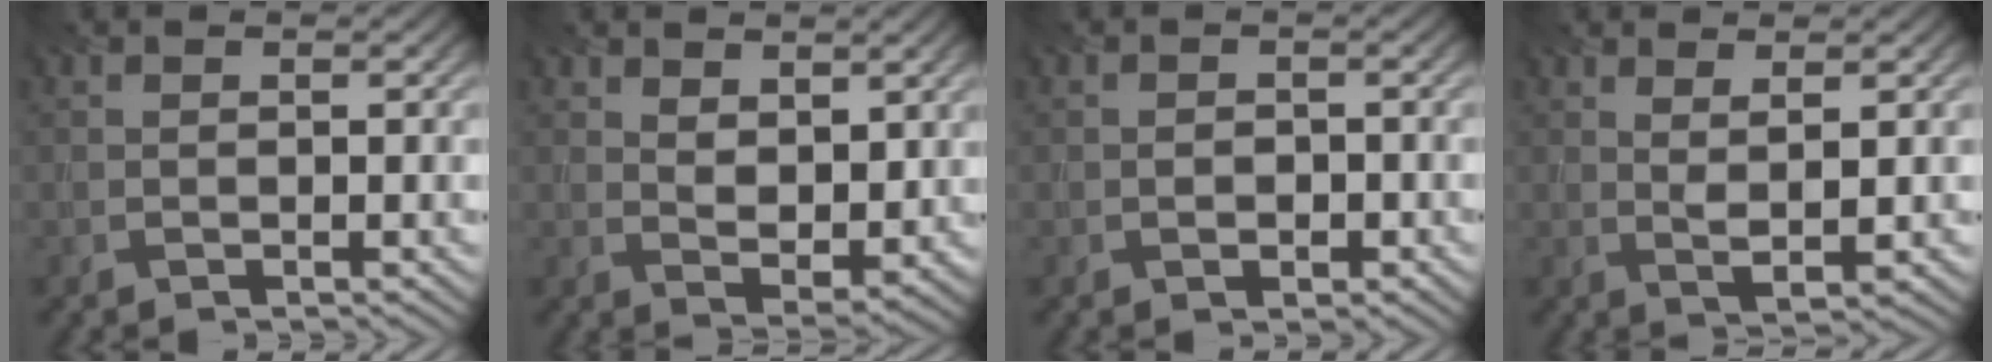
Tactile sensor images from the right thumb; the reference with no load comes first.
{"total": 4.4, "force": [2.7, 2.4, 2.5], "torque": [-0.057, -0.014, 0.050]}
{"total": 1.5, "force": [-0.4, 1.2, 0.8], "torque": [-0.013, -0.004, -0.009]}
{"total": 2.2, "force": [1.5, 0.2, 1.6], "torque": [-0.038, -0.010, 0.032]}